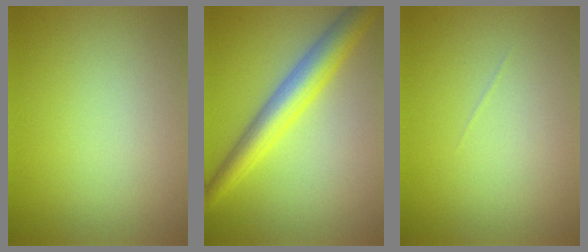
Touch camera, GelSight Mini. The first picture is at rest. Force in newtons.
{"total": 5.5, "press": 5.5, "slide": 0.1}
{"total": 0.0}